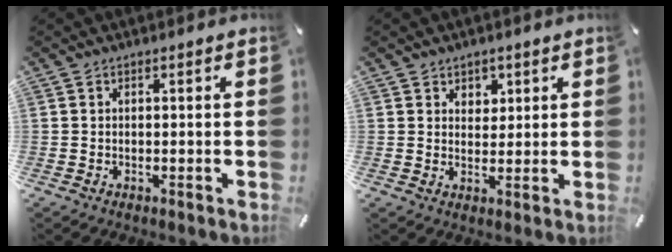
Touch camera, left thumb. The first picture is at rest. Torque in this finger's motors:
{"motor_torque": [-0.07, -0.02, 0.26, -0.28, 0.09]}